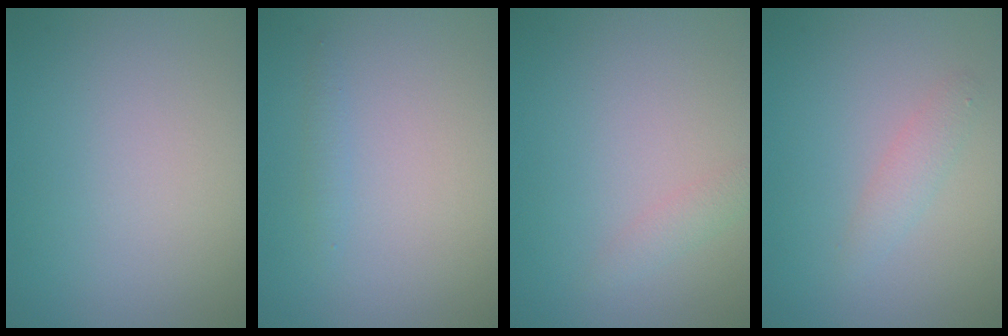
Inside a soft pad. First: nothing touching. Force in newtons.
{"total": 0.7, "press": 0.7, "slide": 0.0}
{"total": 1.2, "press": 1.2, "slide": 0.1}
{"total": 1.5, "press": 1.5, "slide": 0.0}